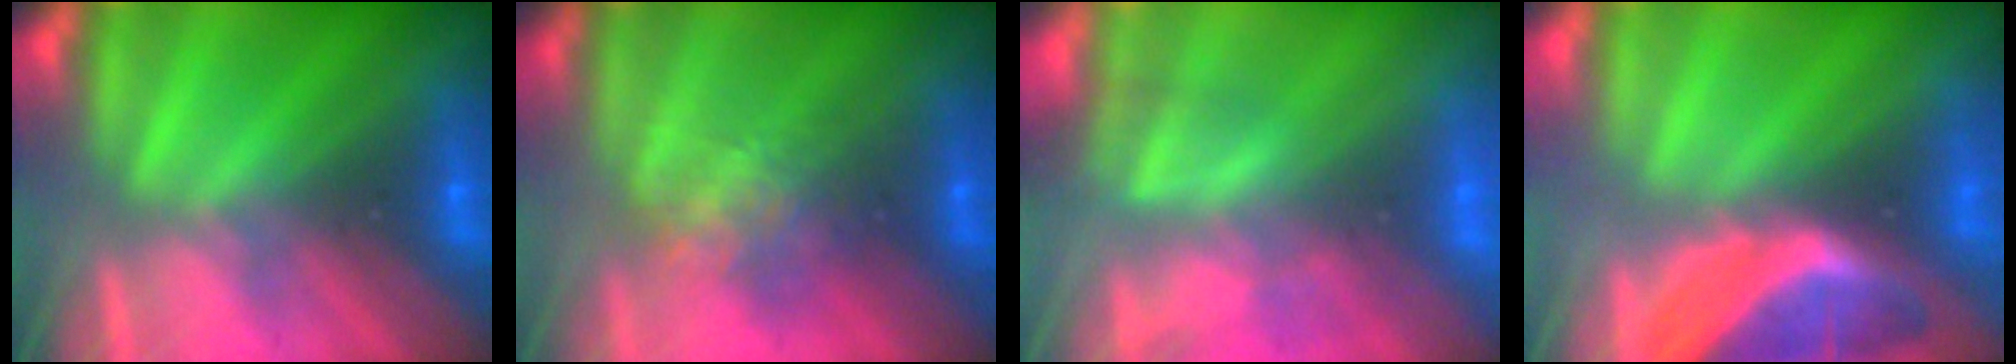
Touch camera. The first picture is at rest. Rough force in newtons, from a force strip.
{"total": 3.8}
{"total": 3.0}
{"total": 1.8}